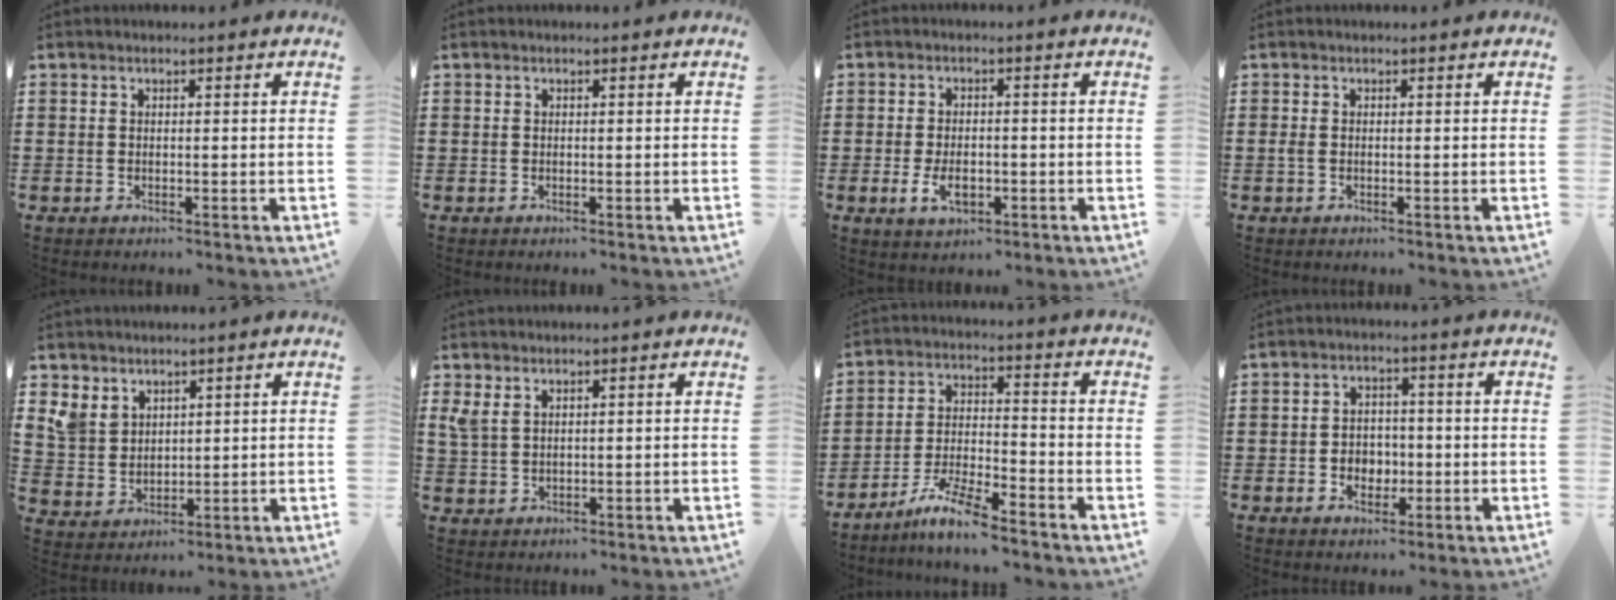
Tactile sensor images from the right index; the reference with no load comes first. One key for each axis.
{"total": 0.0}
{"total": 4.2, "fx": -1.1, "fy": 2.4, "fz": 3.3, "tx": -0.071, "ty": -0.001, "tz": -0.023}
{"total": 0.8, "fx": -0.2, "fy": 0.2, "fz": 0.7, "tx": -0.022, "ty": -0.004, "tz": -0.006}
{"total": 5.0, "fx": 3.4, "fy": 3.6, "fz": 0.7, "tx": -0.037, "ty": 0.006, "tz": 0.067}
{"total": 2.6, "fx": 1.7, "fy": 1.3, "fz": 1.5, "tx": -0.043, "ty": 0.002, "tz": 0.030}
{"total": 6.8, "fx": -6.0, "fy": 0.1, "fz": 3.2, "tx": -0.073, "ty": -0.007, "tz": -0.116}
{"total": 3.5, "fx": -1.1, "fy": 2.9, "fz": 1.7, "tx": -0.031, "ty": 0.001, "tz": -0.027}